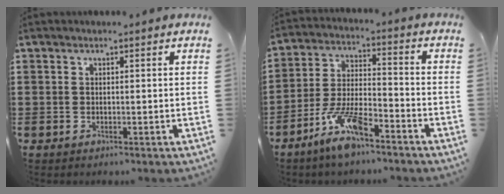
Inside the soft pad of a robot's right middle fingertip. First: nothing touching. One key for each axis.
{"total": 9.1, "fx": -6.6, "fy": 2.3, "fz": 5.7, "tx": -0.128, "ty": 0.002, "tz": -0.128}